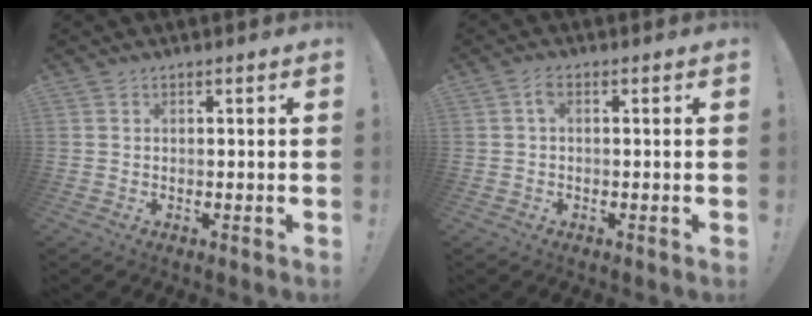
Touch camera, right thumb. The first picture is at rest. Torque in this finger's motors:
{"motor_torque": [0.42, 0.46, 0.20, 0.16, -0.02]}